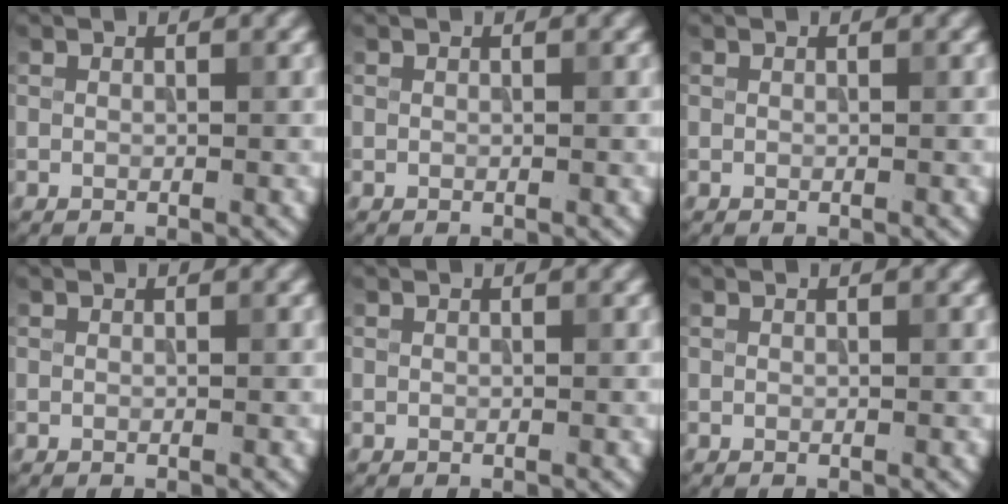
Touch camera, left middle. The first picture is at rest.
{"total": 0.0}
{"total": 0.0}
{"total": 0.0}
{"total": 0.0}
{"total": 0.0}